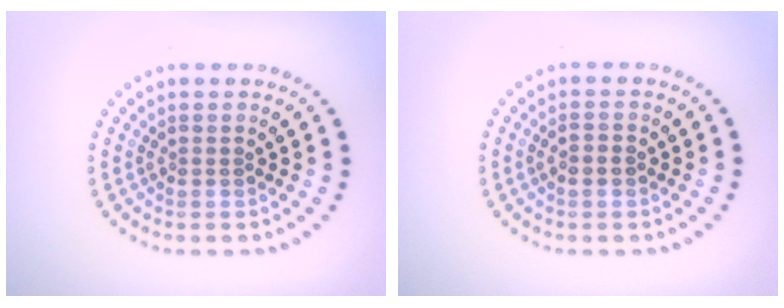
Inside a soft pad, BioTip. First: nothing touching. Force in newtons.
{"total": 1.0, "press": 0.9, "slide": 0.3}